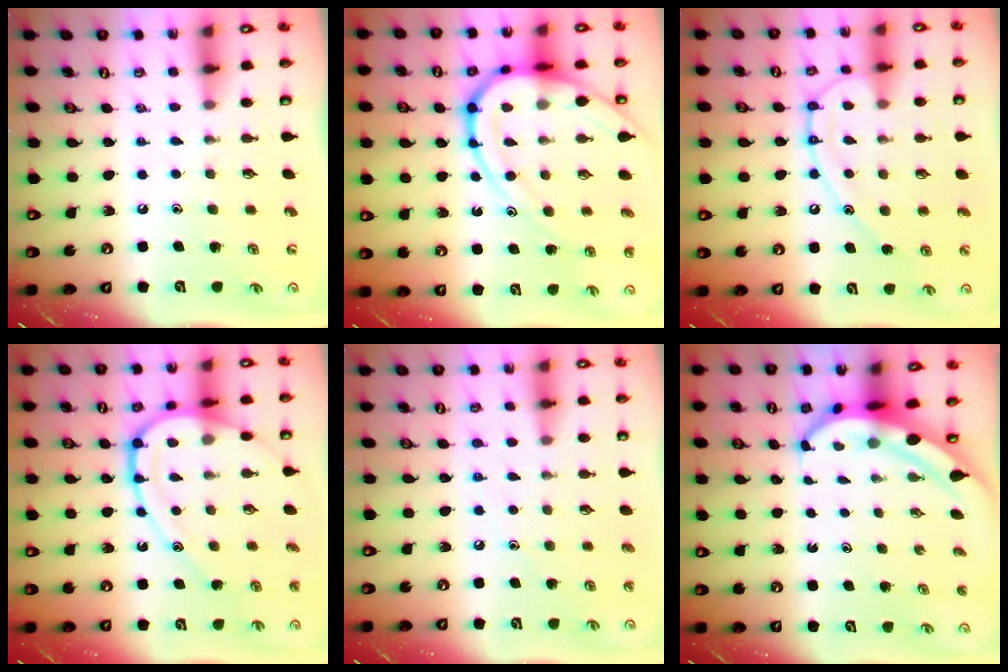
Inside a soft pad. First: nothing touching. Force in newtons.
{"total": 18.6, "press": 18.5, "slide": 1.8}
{"total": 14.0, "press": 13.9, "slide": 1.4}
{"total": 14.2, "press": 14.1, "slide": 1.5}
{"total": 4.4, "press": 4.4, "slide": 0.4}
{"total": 5.3, "press": 5.1, "slide": 1.1}